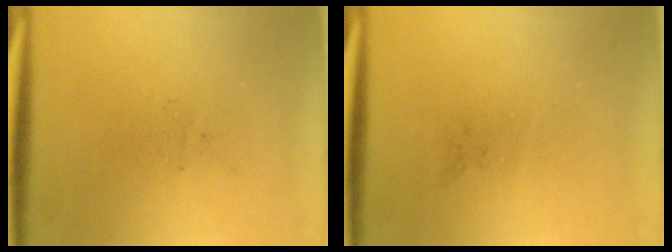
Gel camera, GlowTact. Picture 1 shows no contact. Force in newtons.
{"total": 0.0}